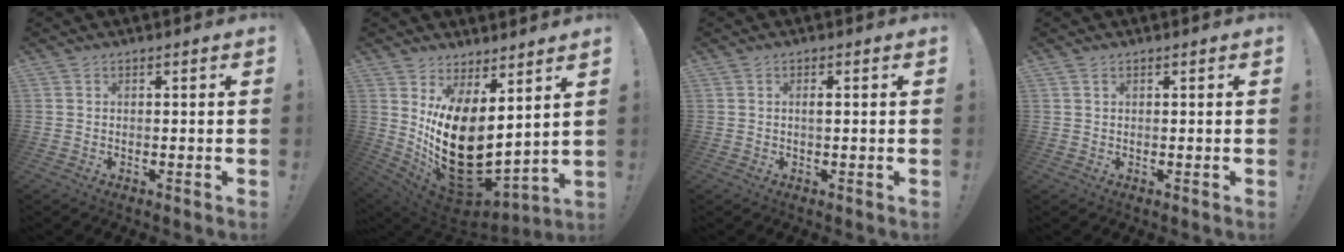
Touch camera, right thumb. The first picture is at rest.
{"total": 18.7, "force": [1.6, 10.5, 15.4], "torque": [-0.275, -0.036, 0.046]}
{"total": 1.3, "force": [0.0, 0.2, 1.3], "torque": [-0.022, 0.000, -0.003]}
{"total": 0.7, "force": [0.4, 0.5, 0.3], "torque": [-0.012, 0.004, 0.009]}